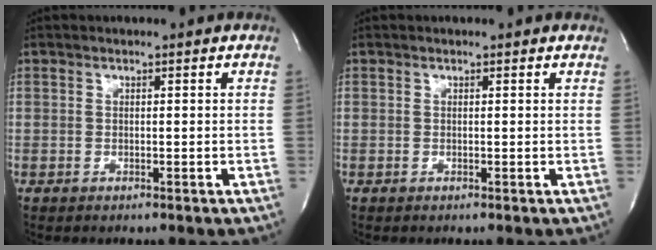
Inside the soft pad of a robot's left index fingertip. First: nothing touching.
{"total": 0.8, "force": [0.7, 0.4, 0.1], "torque": [-0.009, 0.009, 0.004]}